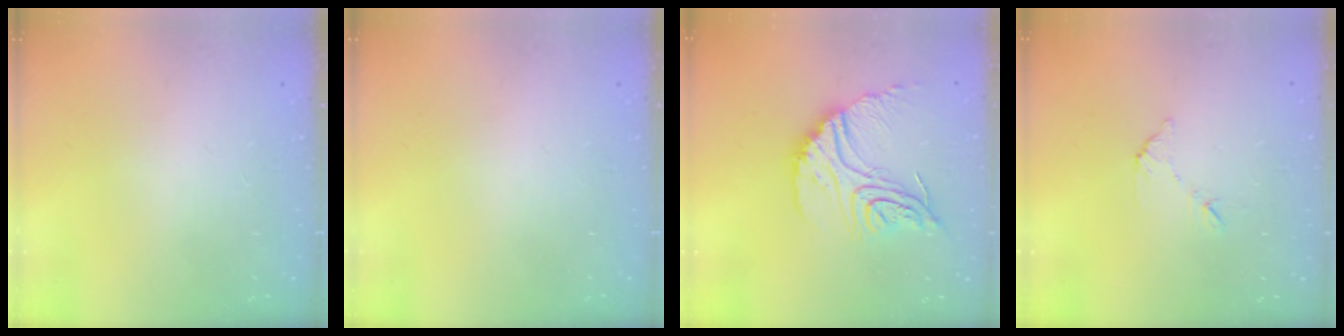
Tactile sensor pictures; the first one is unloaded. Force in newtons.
{"total": 0.0}
{"total": 20.1, "press": 20.0, "slide": 1.8}
{"total": 7.2, "press": 7.2, "slide": 0.4}